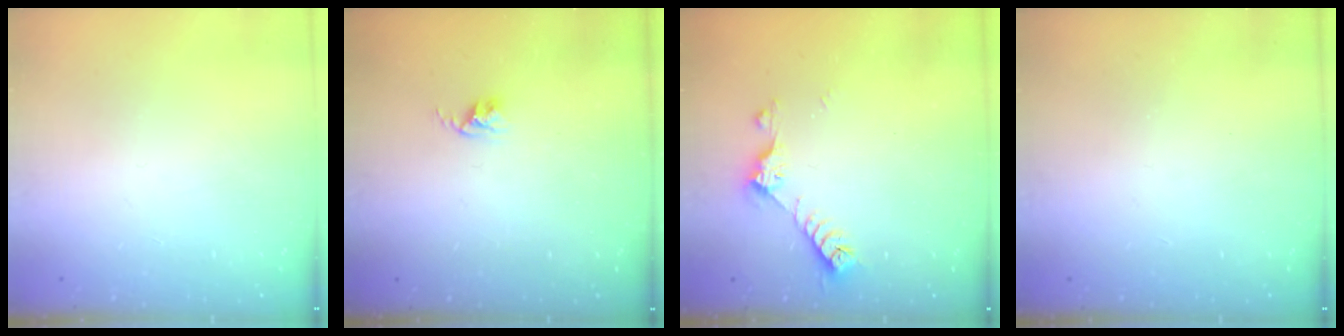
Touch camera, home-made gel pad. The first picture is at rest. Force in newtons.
{"total": 2.4, "press": 2.4, "slide": 0.3}
{"total": 7.2, "press": 7.2, "slide": 0.9}
{"total": 1.1, "press": 1.1, "slide": 0.1}